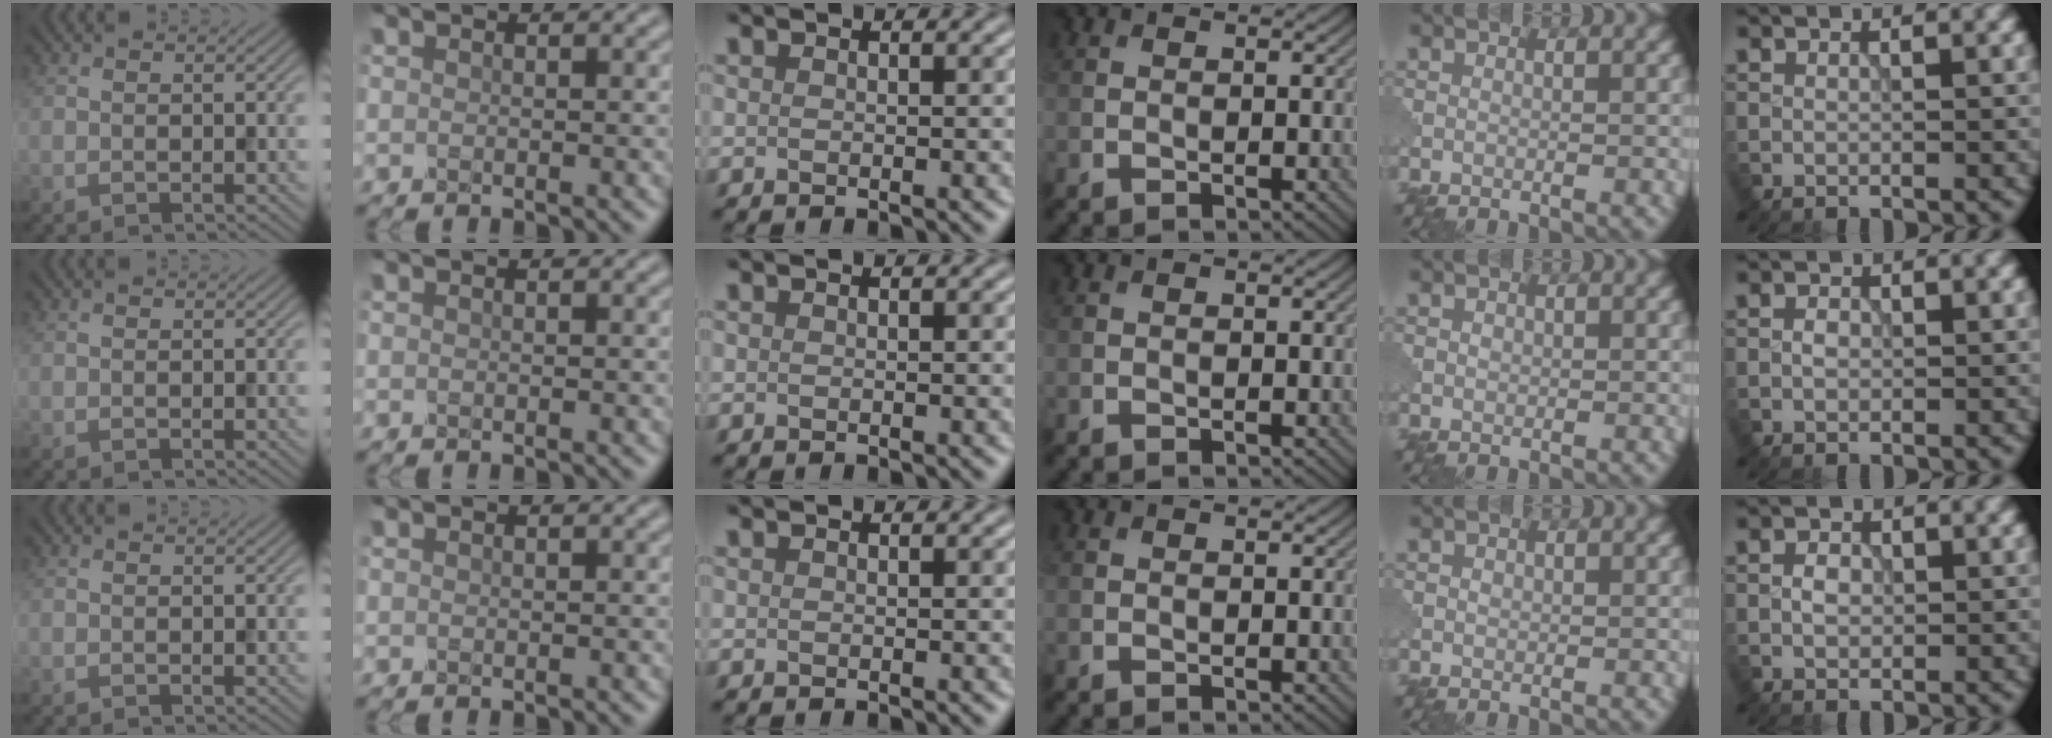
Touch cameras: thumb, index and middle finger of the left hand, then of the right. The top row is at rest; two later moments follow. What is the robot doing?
{"motion": "close", "object": "eyeshadow palette"}